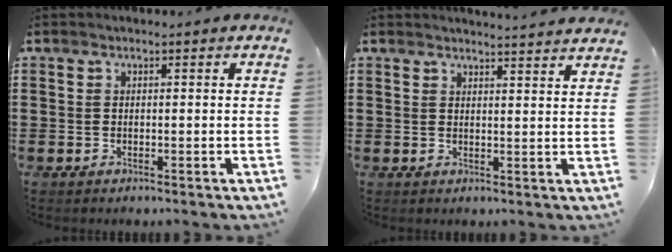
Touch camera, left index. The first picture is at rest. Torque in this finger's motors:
{"motor_torque": [1.07, -1.07, -0.10, -0.01]}